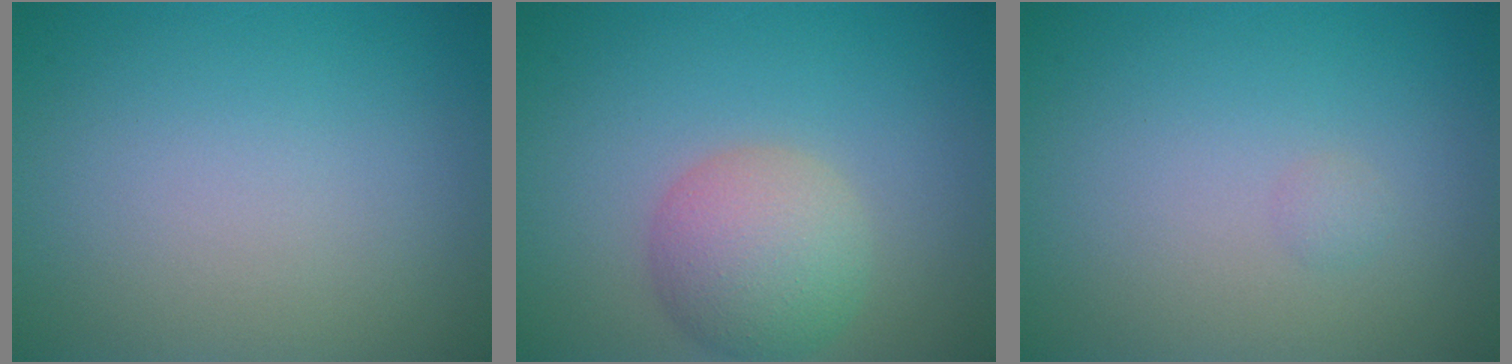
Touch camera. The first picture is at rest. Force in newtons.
{"total": 4.8, "press": 4.8, "slide": 0.2}
{"total": 0.5, "press": 0.5, "slide": 0.0}